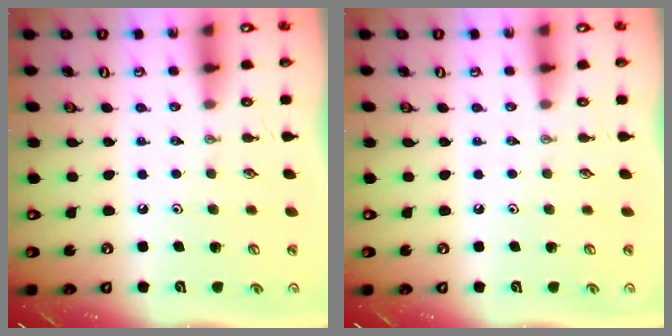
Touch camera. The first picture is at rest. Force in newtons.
{"total": 0.0}